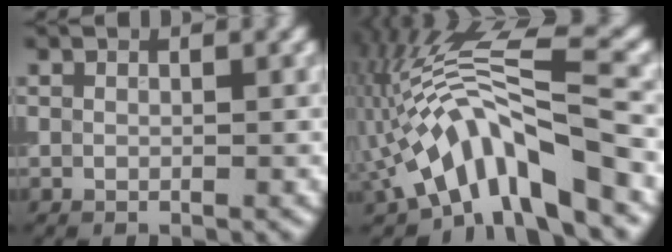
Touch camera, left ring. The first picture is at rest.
{"total": 11.3, "force": [-4.3, 3.6, 9.9], "torque": [-0.169, 0.020, -0.080]}